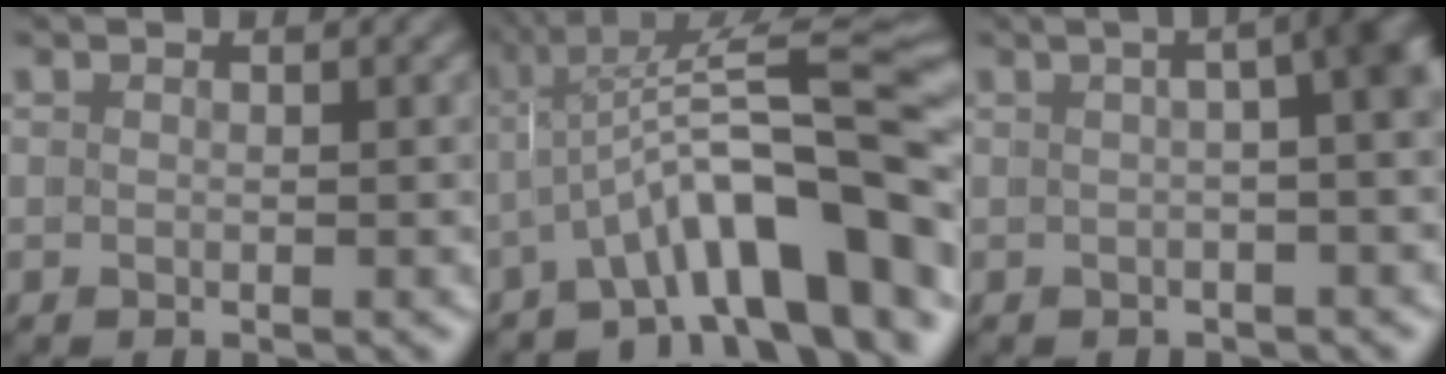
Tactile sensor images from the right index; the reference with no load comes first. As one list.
[{"total": 11.4, "force": [-2.3, 3.7, 10.5], "torque": [-0.145, -0.005, -0.023]}, {"total": 7.8, "force": [0.6, 2.9, 7.2], "torque": [-0.048, 0.042, -0.006]}]